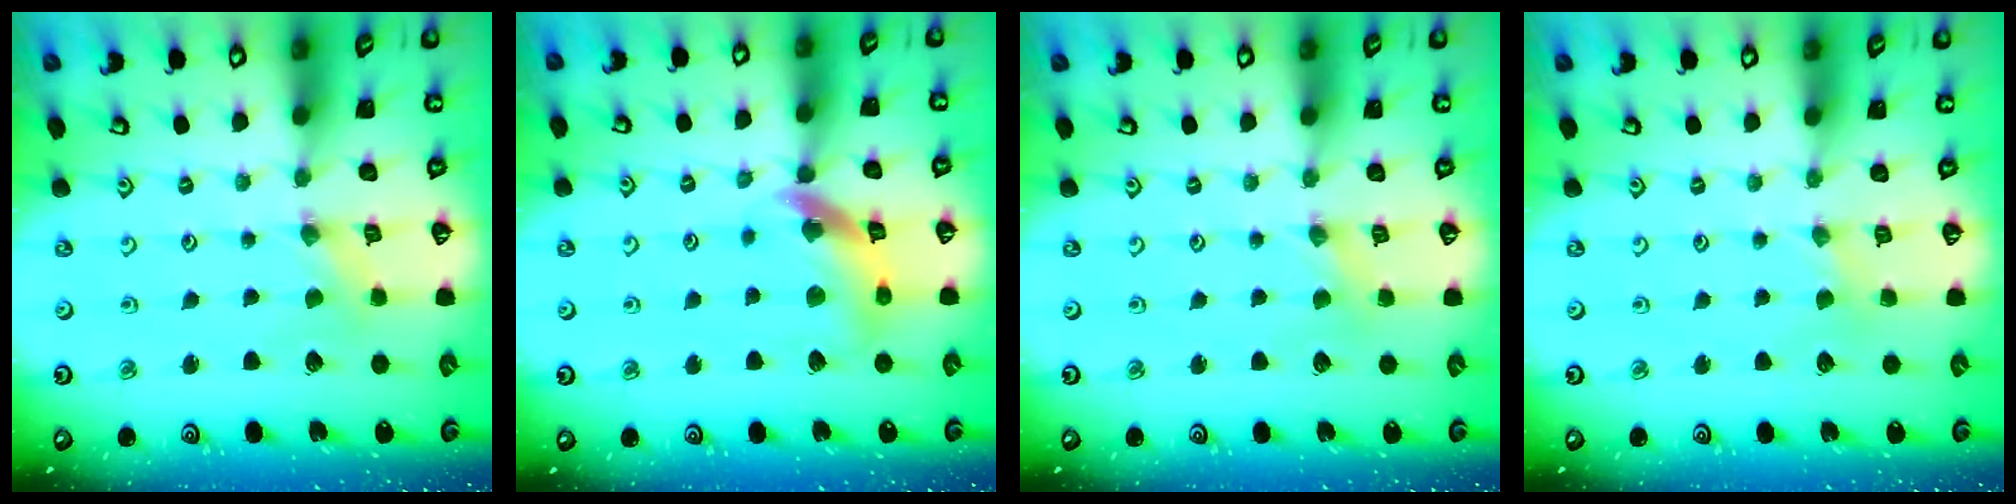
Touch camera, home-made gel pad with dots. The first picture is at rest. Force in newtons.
{"total": 14.3, "press": 14.2, "slide": 1.6}
{"total": 1.4, "press": 1.4, "slide": 0.2}
{"total": 1.3, "press": 1.3, "slide": 0.2}